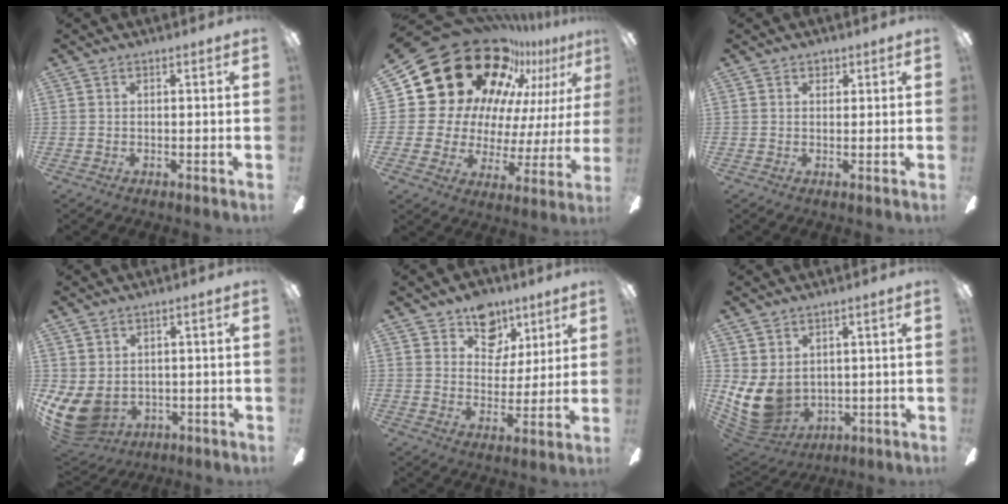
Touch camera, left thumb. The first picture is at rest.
{"total": 29.1, "force": [19.4, 17.0, 13.5], "torque": [-0.199, -0.167, 0.384]}
{"total": 1.5, "force": [1.0, 1.0, 0.4], "torque": [0.007, -0.004, 0.014]}
{"total": 7.9, "force": [-1.2, 6.0, 5.0], "torque": [-0.131, -0.007, -0.019]}
{"total": 11.6, "force": [7.3, 8.0, 4.1], "torque": [-0.058, -0.041, 0.136]}
{"total": 10.3, "force": [1.3, 8.0, 6.3], "torque": [-0.165, -0.023, 0.029]}